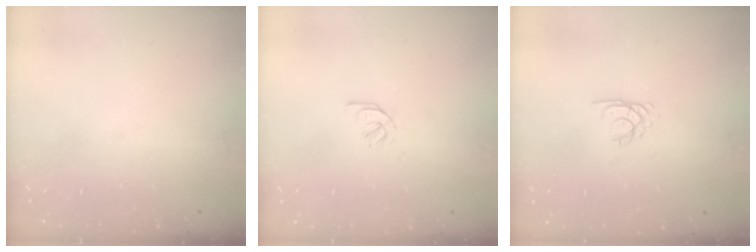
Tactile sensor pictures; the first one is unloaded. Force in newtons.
{"total": 1.8, "press": 1.8, "slide": 0.4}
{"total": 2.2, "press": 2.2, "slide": 0.3}